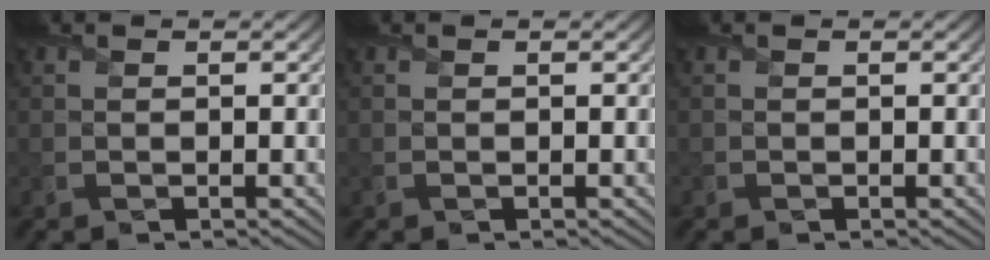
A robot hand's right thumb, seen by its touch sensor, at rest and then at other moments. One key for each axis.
{"total": 0.0}
{"total": 0.0}